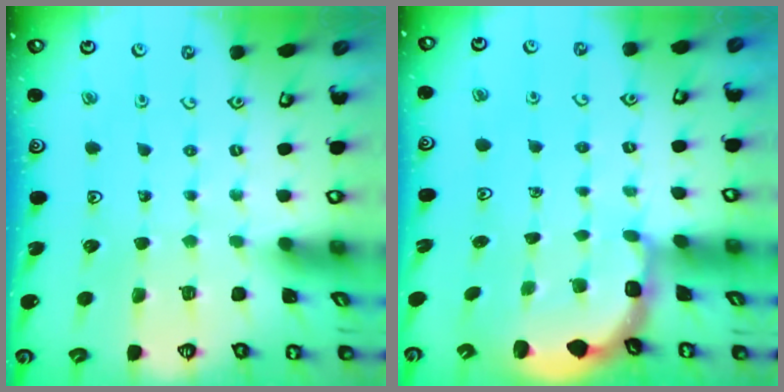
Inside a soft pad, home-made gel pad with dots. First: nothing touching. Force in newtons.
{"total": 2.9, "press": 2.5, "slide": 1.4}